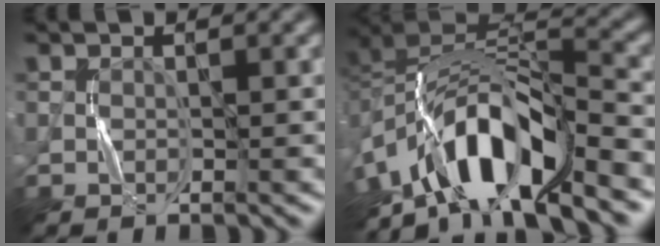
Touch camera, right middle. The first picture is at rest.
{"total": 10.7, "force": [-6.5, 4.1, 7.5], "torque": [-0.119, 0.010, -0.123]}